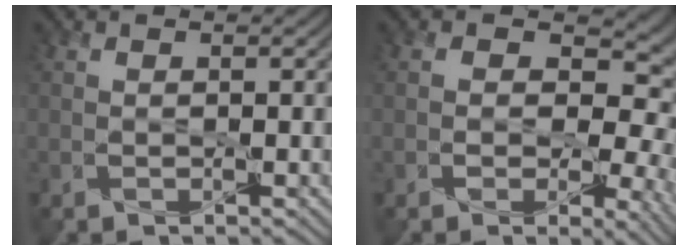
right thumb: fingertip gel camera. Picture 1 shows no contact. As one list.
[{"total": 10.2, "force": [-0.7, 7.7, 6.8], "torque": [-0.085, -0.004, -0.019]}]